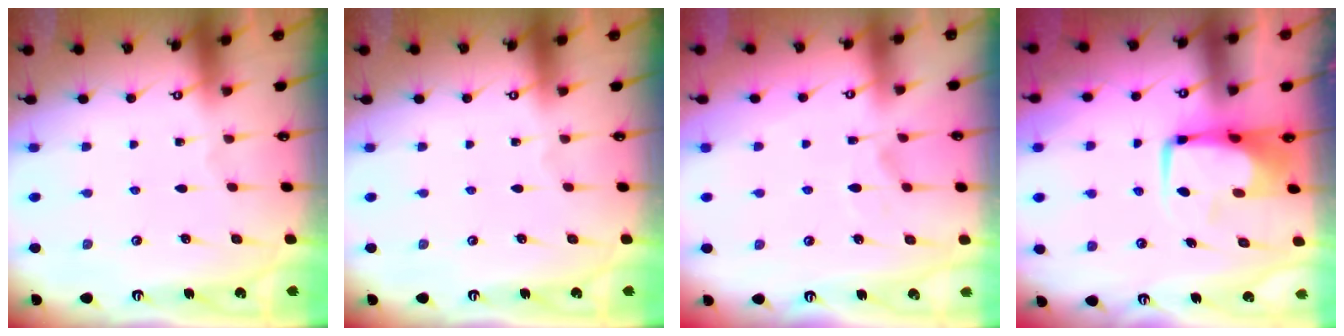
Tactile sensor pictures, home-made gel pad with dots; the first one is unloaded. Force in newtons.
{"total": 0.0}
{"total": 1.4, "press": 0.9, "slide": 1.1}
{"total": 0.6, "press": 0.2, "slide": 0.5}